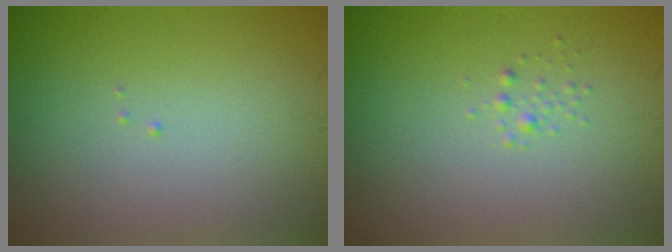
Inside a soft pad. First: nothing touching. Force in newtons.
{"total": 0.7, "press": 0.7, "slide": 0.0}